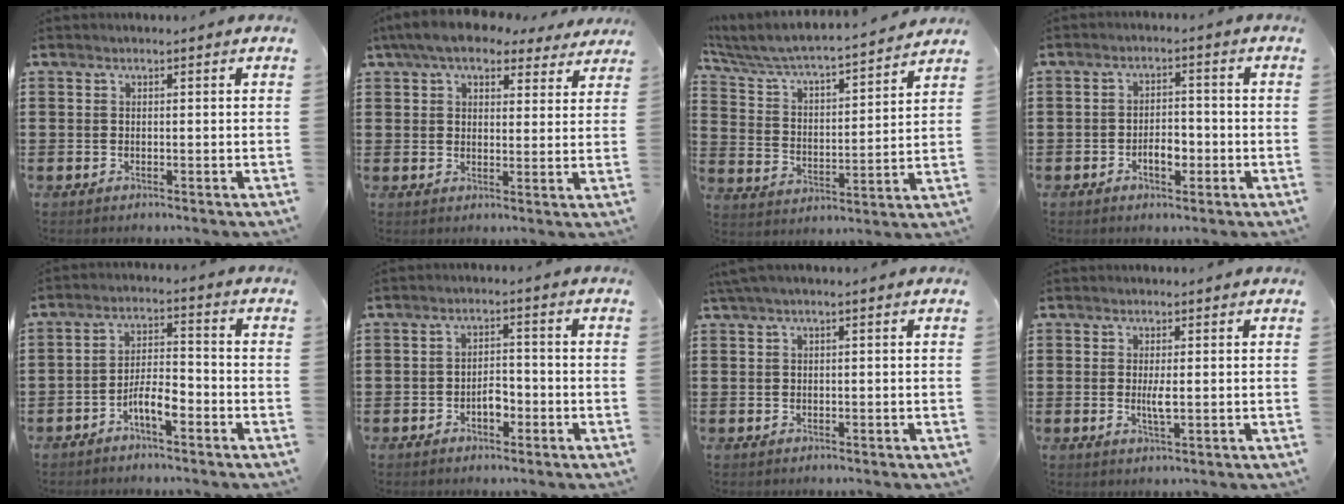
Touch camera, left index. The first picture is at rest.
{"total": 7.1, "force": [5.8, 2.2, 3.5], "torque": [-0.080, -0.007, 0.106]}
{"total": 4.5, "force": [4.2, 0.2, 1.7], "torque": [-0.056, -0.040, 0.061]}
{"total": 3.8, "force": [-1.4, 1.9, 3.0], "torque": [-0.046, 0.001, -0.027]}
{"total": 5.1, "force": [-3.0, 1.4, 3.9], "torque": [-0.081, 0.008, -0.061]}
{"total": 3.2, "force": [-1.3, 1.6, 2.4], "torque": [-0.047, 0.003, -0.026]}
{"total": 1.2, "force": [0.1, 0.0, 1.2], "torque": [-0.019, -0.004, 0.002]}
{"total": 2.7, "force": [0.1, 0.4, 2.7], "torque": [-0.055, -0.009, -0.001]}